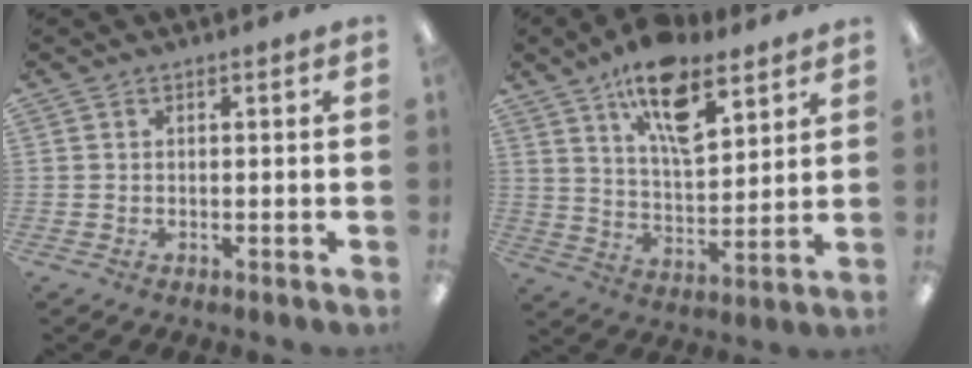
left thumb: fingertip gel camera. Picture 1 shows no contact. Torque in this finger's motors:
{"motor_torque": [0.31, 0.70, 1.71, -1.06, 0.42]}